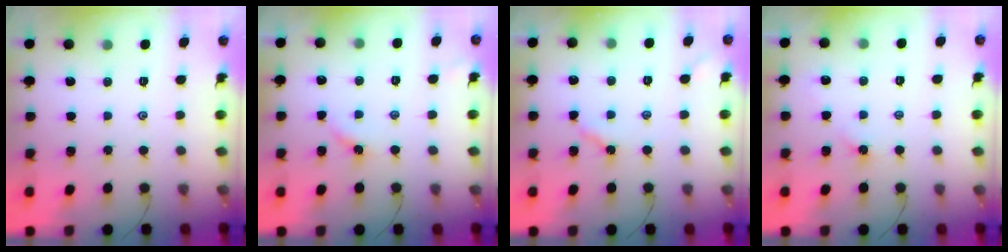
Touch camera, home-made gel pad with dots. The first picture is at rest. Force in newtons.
{"total": 3.8, "press": 3.8, "slide": 0.5}
{"total": 3.6, "press": 3.6, "slide": 0.3}
{"total": 1.9, "press": 1.9, "slide": 0.4}